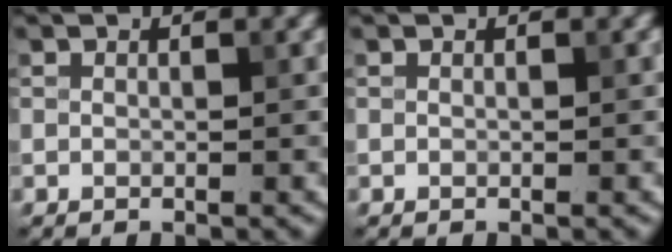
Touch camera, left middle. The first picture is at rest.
{"total": 0.0}